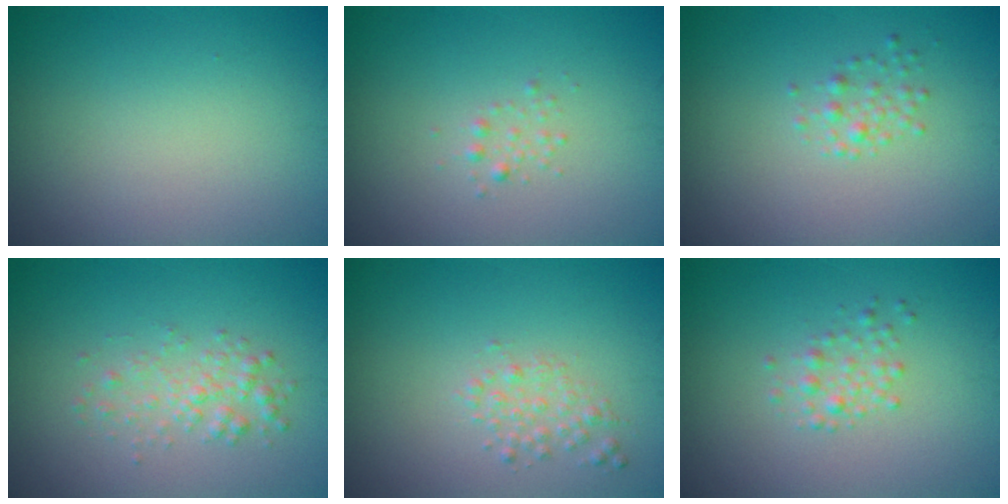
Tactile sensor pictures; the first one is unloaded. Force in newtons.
{"total": 0.8, "press": 0.8, "slide": 0.0}
{"total": 1.3, "press": 1.3, "slide": 0.0}
{"total": 2.1, "press": 2.1, "slide": 0.0}
{"total": 1.5, "press": 1.5, "slide": 0.1}
{"total": 2.2, "press": 2.2, "slide": 0.1}